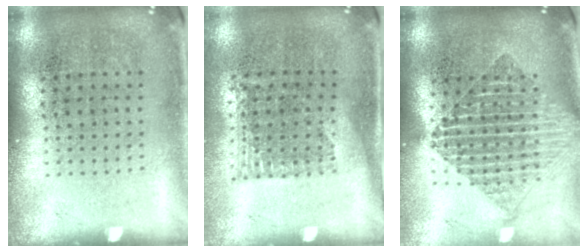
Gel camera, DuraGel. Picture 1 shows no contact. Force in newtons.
{"total": 1.2, "press": 0.9, "slide": 0.8}
{"total": 1.8, "press": 1.5, "slide": 1.1}